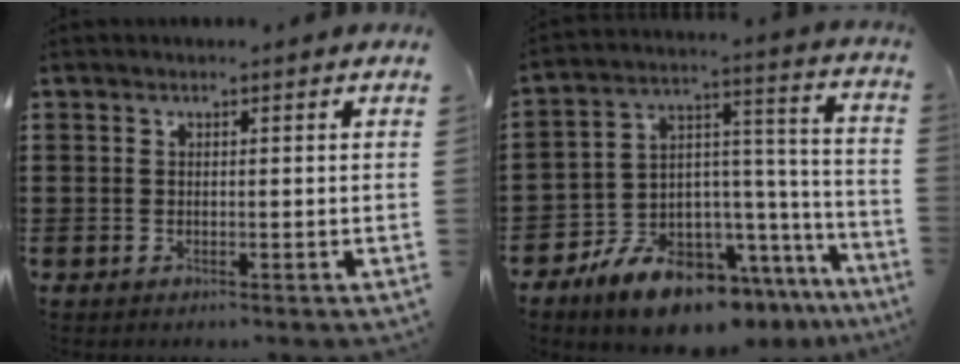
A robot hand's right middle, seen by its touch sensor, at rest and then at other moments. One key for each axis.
{"total": 12.2, "fx": -10.7, "fy": 4.2, "fz": 4.1, "tx": -0.085, "ty": 0.026, "tz": -0.200}